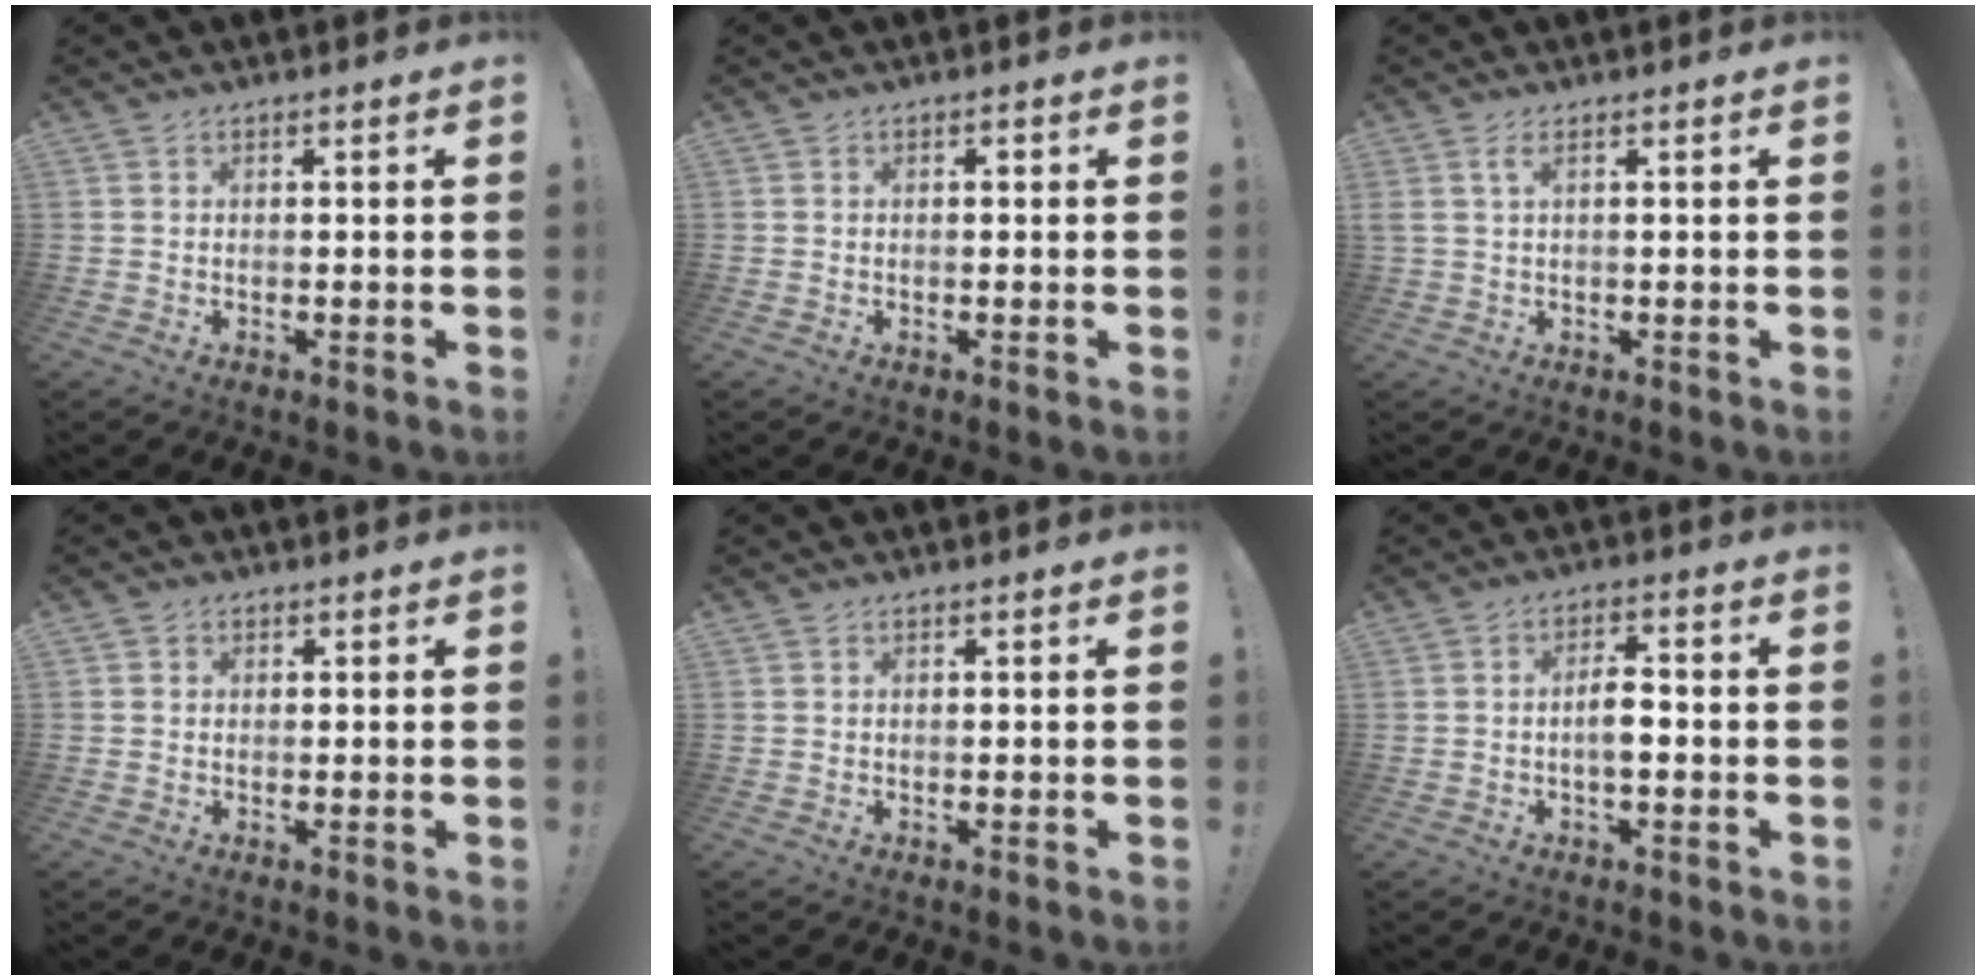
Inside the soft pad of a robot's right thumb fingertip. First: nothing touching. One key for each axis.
{"total": 0.7, "fx": -0.3, "fy": 0.5, "fz": 0.4, "tx": -0.002, "ty": 0.002, "tz": -0.008}
{"total": 2.4, "fx": 0.9, "fy": 0.6, "fz": 2.2, "tx": -0.043, "ty": 0.001, "tz": 0.017}
{"total": 1.0, "fx": 0.2, "fy": 1.0, "fz": 0.1, "tx": 0.005, "ty": -0.001, "tz": 0.002}
{"total": 0.0}
{"total": 5.5, "fx": -0.8, "fy": 2.4, "fz": 4.9, "tx": -0.084, "ty": 0.005, "tz": -0.018}